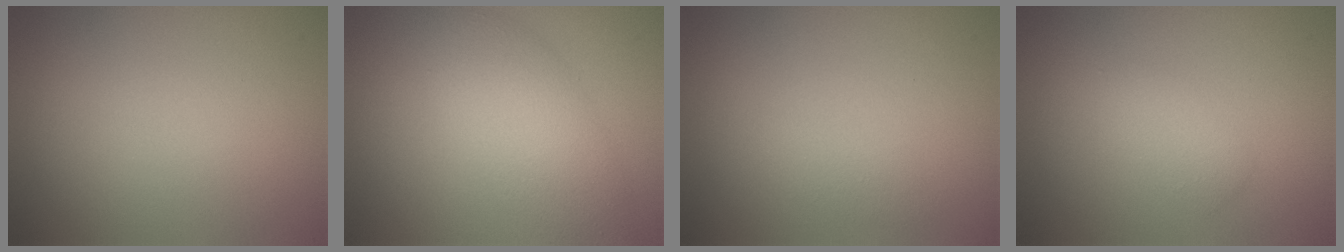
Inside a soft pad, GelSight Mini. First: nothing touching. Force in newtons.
{"total": 4.9, "press": 4.9, "slide": 0.1}
{"total": 1.0, "press": 1.0, "slide": 0.0}
{"total": 1.7, "press": 1.7, "slide": 0.1}